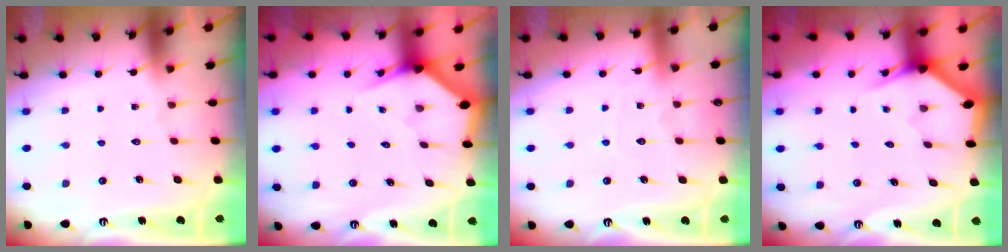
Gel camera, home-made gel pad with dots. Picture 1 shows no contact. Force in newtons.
{"total": 2.8, "press": 2.8, "slide": 0.2}
{"total": 4.4, "press": 4.4, "slide": 0.5}
{"total": 2.9, "press": 2.9, "slide": 0.1}